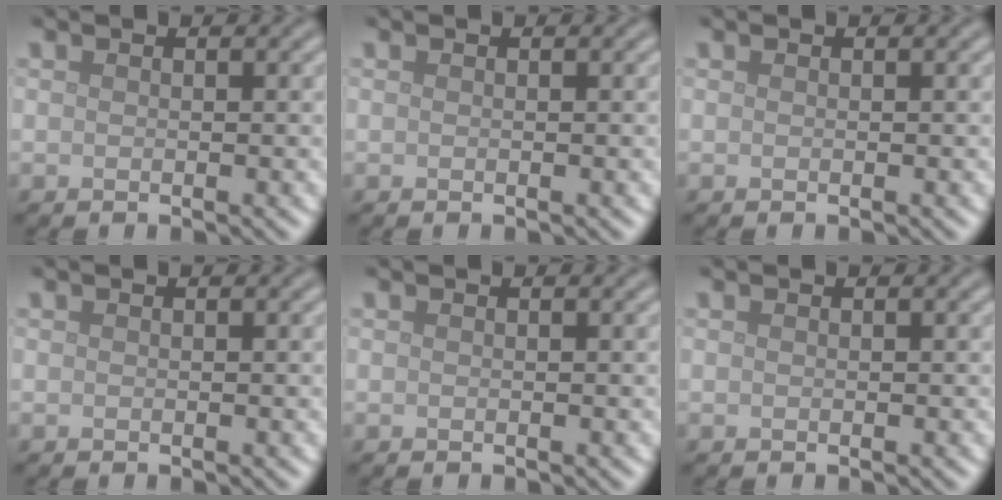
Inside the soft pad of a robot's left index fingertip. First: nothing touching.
{"total": 0.0}
{"total": 0.0}
{"total": 0.0}
{"total": 0.0}
{"total": 0.0}